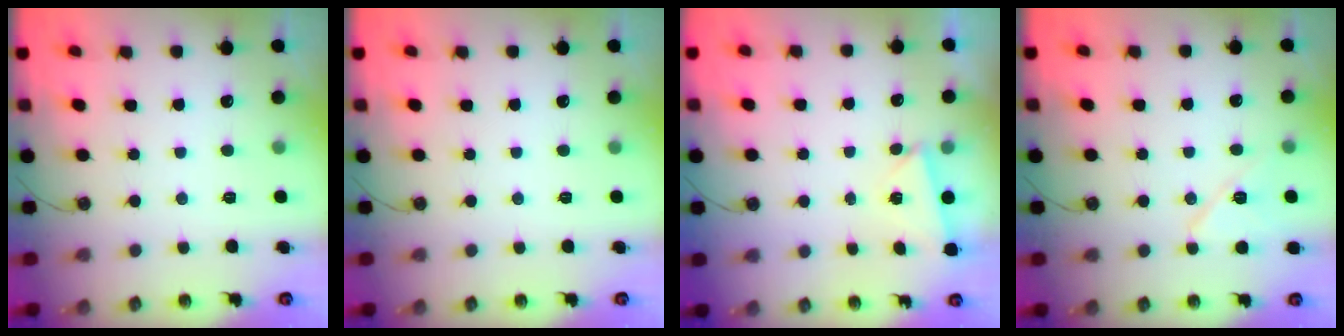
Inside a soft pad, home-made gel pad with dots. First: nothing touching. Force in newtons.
{"total": 0.0}
{"total": 2.2, "press": 2.2, "slide": 0.2}
{"total": 8.1, "press": 8.1, "slide": 0.5}